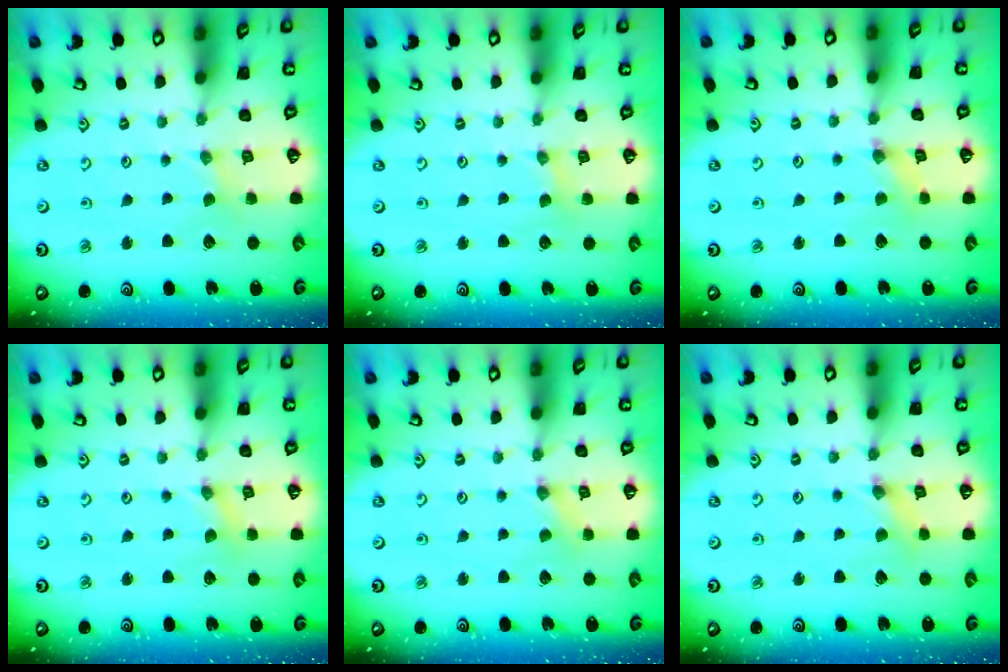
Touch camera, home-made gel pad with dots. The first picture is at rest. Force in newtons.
{"total": 1.7, "press": 1.7, "slide": 0.3}
{"total": 1.3, "press": 1.3, "slide": 0.2}
{"total": 0.0}
{"total": 0.7, "press": 0.7, "slide": 0.2}
{"total": 1.2, "press": 1.1, "slide": 0.2}